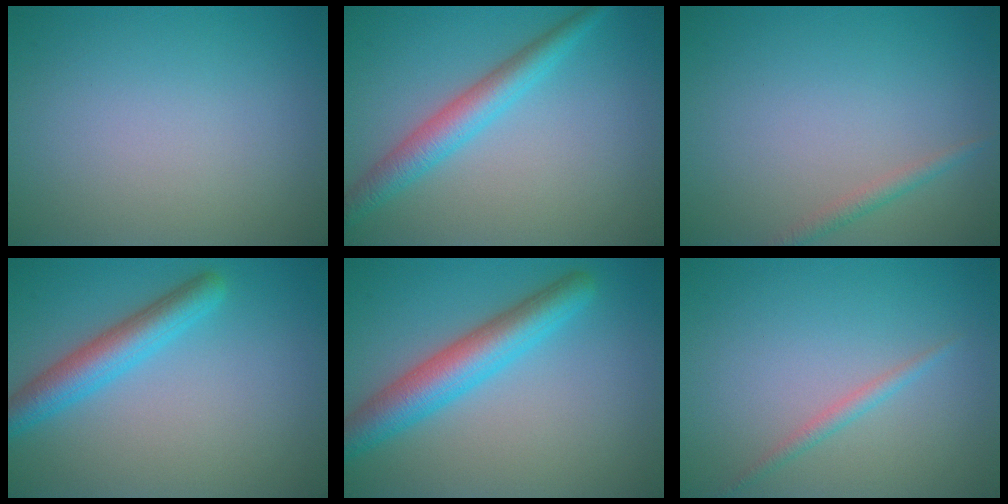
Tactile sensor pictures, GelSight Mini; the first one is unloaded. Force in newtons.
{"total": 3.7, "press": 3.7, "slide": 0.1}
{"total": 1.2, "press": 1.2, "slide": 0.0}
{"total": 4.1, "press": 4.1, "slide": 0.1}
{"total": 5.5, "press": 5.5, "slide": 0.2}
{"total": 1.2, "press": 1.2, "slide": 0.0}